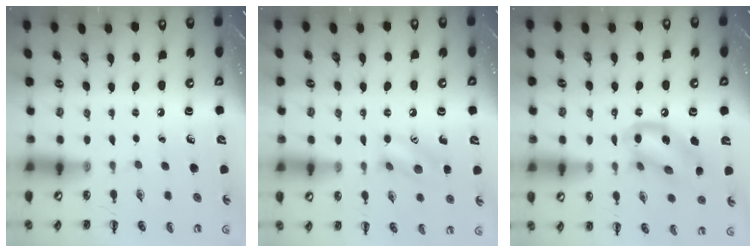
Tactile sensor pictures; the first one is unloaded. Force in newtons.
{"total": 10.6, "press": 10.5, "slide": 1.0}
{"total": 14.4, "press": 14.3, "slide": 1.5}